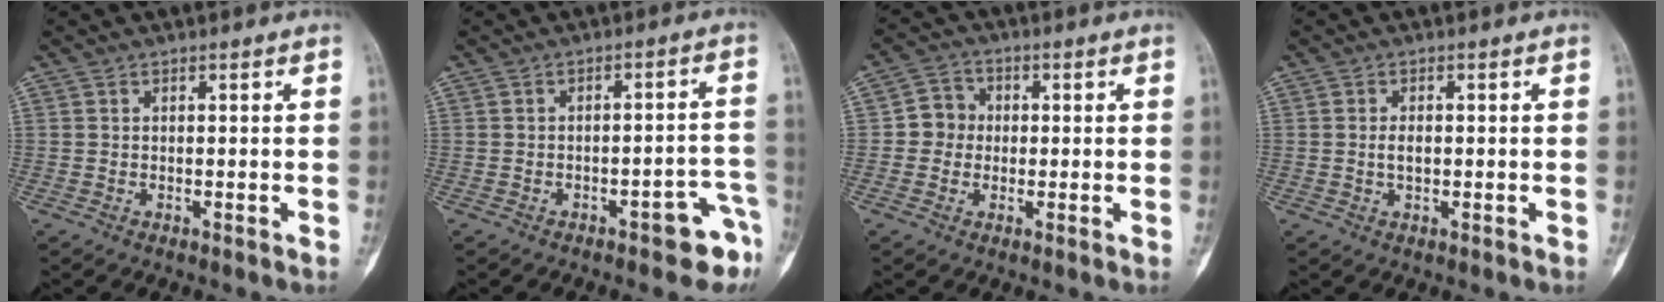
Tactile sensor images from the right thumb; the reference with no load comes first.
{"total": 7.7, "force": [-4.5, 2.9, 5.6], "torque": [-0.041, 0.042, -0.051]}
{"total": 4.9, "force": [-0.1, 4.7, 1.7], "torque": [0.000, 0.011, -0.014]}
{"total": 2.1, "force": [-0.1, 1.1, 1.7], "torque": [-0.029, 0.002, -0.002]}